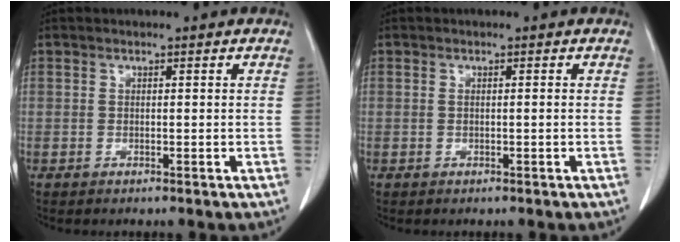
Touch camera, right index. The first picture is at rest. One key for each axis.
{"total": 0.7, "fx": 0.0, "fy": 0.1, "fz": 0.7, "tx": -0.016, "ty": 0.000, "tz": 0.002}